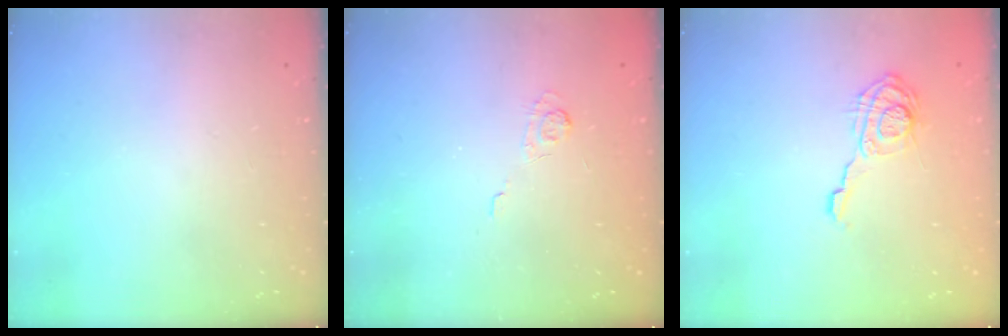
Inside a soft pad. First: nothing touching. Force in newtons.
{"total": 2.0, "press": 1.3, "slide": 1.5}
{"total": 11.8, "press": 11.8, "slide": 0.4}